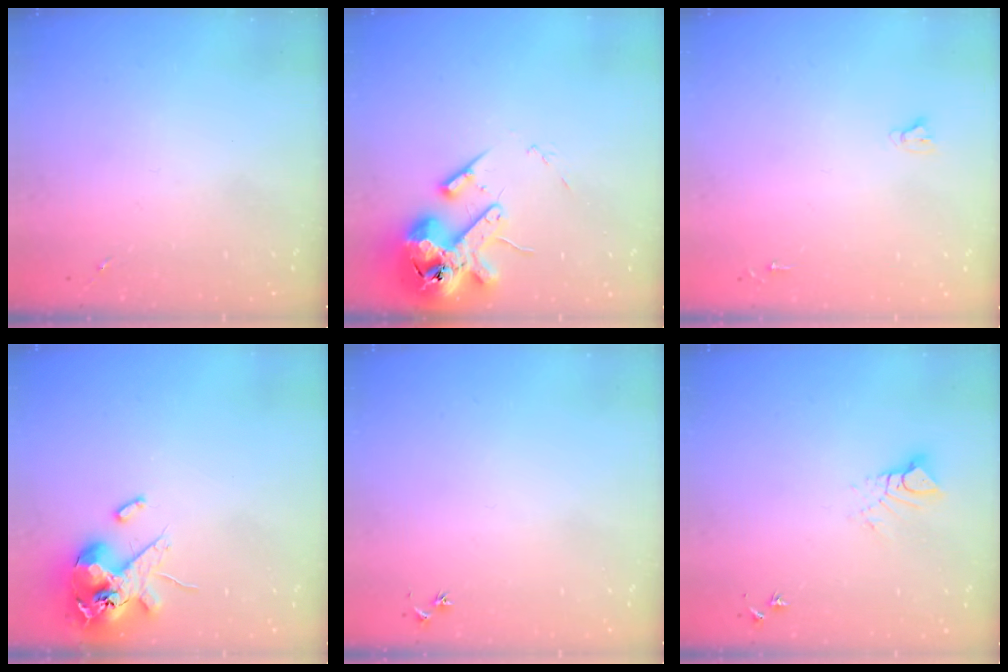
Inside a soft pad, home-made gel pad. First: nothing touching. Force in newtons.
{"total": 15.8, "press": 15.5, "slide": 2.8}
{"total": 2.7, "press": 2.7, "slide": 0.2}
{"total": 14.1, "press": 13.9, "slide": 2.5}
{"total": 2.5, "press": 2.5, "slide": 0.3}
{"total": 6.6, "press": 6.6, "slide": 0.4}